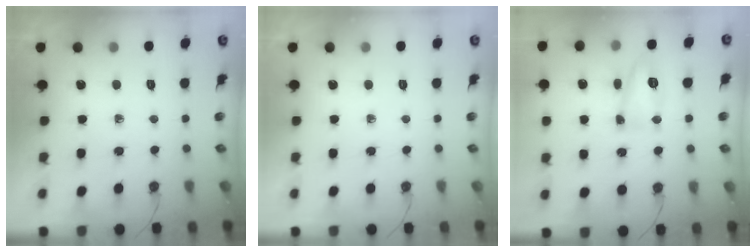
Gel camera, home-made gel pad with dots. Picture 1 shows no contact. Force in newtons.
{"total": 0.0}
{"total": 23.7, "press": 12.1, "slide": 20.4}